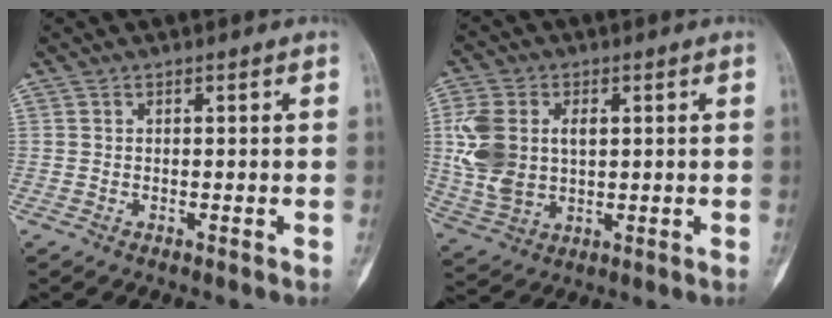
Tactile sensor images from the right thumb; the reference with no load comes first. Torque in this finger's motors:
{"motor_torque": [1.27, 1.41, 1.25, 0.06, 0.22]}